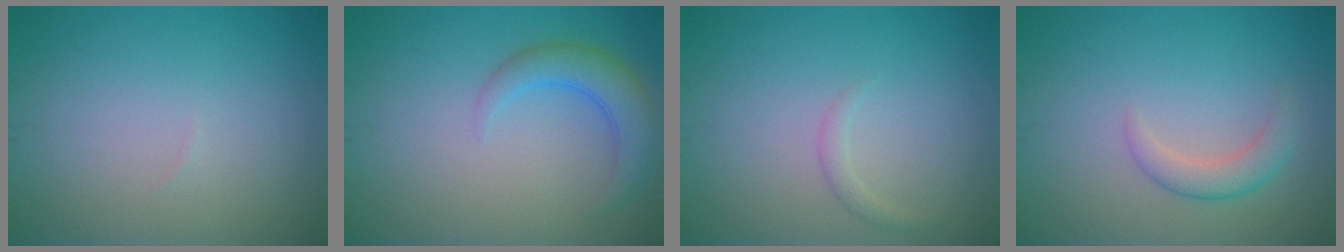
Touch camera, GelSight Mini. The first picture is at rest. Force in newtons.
{"total": 3.7, "press": 3.7, "slide": 0.3}
{"total": 1.0, "press": 1.0, "slide": 0.0}
{"total": 2.3, "press": 2.2, "slide": 0.2}